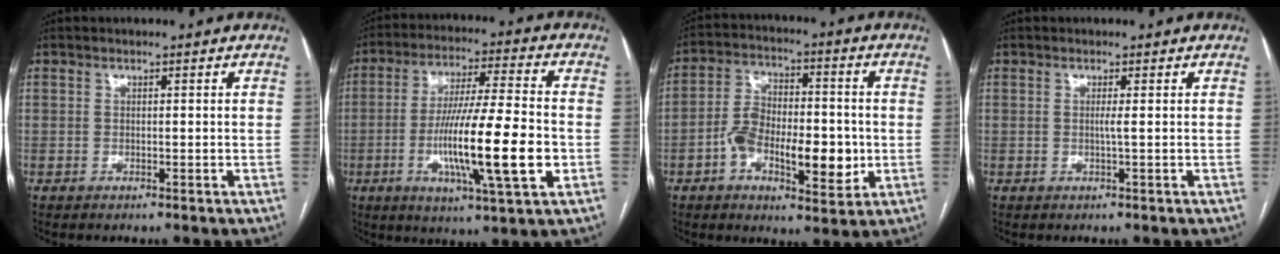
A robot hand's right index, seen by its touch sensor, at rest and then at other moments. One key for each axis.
{"total": 16.7, "fx": -3.8, "fy": 1.1, "fz": 16.2, "tx": -0.287, "ty": -0.011, "tz": -0.065}
{"total": 12.8, "fx": -3.1, "fy": 5.7, "fz": 11.0, "tx": -0.190, "ty": 0.014, "tz": -0.048}
{"total": 0.9, "fx": 0.1, "fy": -0.3, "fz": 0.8, "tx": -0.014, "ty": -0.001, "tz": -0.001}